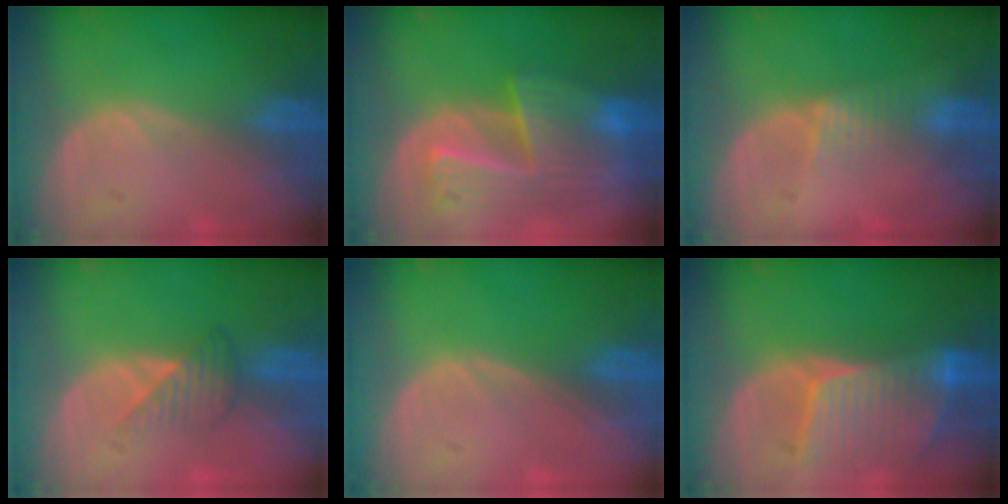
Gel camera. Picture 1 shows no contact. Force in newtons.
{"total": 8.9, "press": 8.3, "slide": 3.3}
{"total": 2.6, "press": 2.4, "slide": 0.9}
{"total": 3.5, "press": 3.2, "slide": 1.4}
{"total": 0.0}
{"total": 8.4, "press": 7.7, "slide": 3.4}